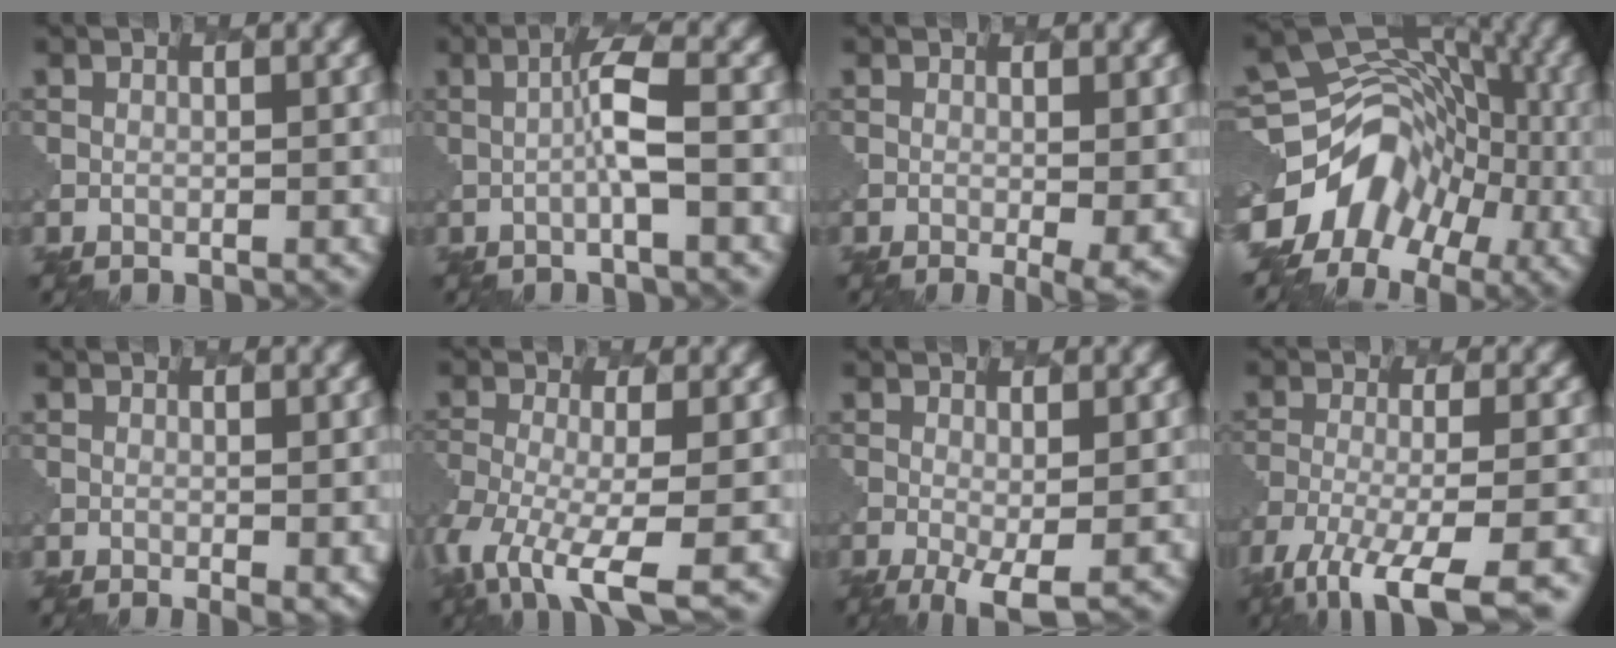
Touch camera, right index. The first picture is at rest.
{"total": 2.8, "force": [-0.1, 0.2, 2.8], "torque": [-0.051, 0.003, -0.006]}
{"total": 2.8, "force": [-0.4, 0.7, 2.7], "torque": [-0.043, -0.014, -0.001]}
{"total": 11.1, "force": [-4.8, 8.4, 5.5], "torque": [-0.087, 0.006, -0.089]}
{"total": 2.3, "force": [-0.2, 0.7, 2.1], "torque": [-0.031, -0.011, 0.002]}
{"total": 7.4, "force": [-4.0, 2.7, 5.6], "torque": [-0.113, -0.019, -0.077]}
{"total": 3.6, "force": [-1.1, 1.1, 3.2], "torque": [-0.062, -0.012, -0.017]}
{"total": 9.8, "force": [-7.4, 2.3, 6.1], "torque": [-0.108, -0.024, -0.121]}